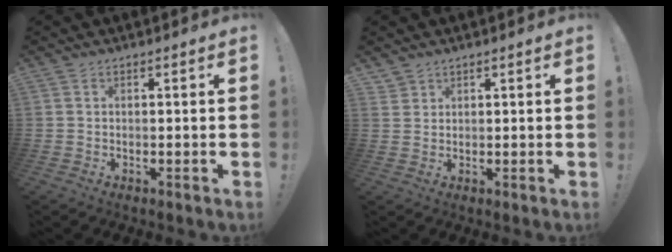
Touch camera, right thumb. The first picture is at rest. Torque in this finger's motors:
{"motor_torque": [-0.26, -0.31, 0.04, -0.07, 0.00]}